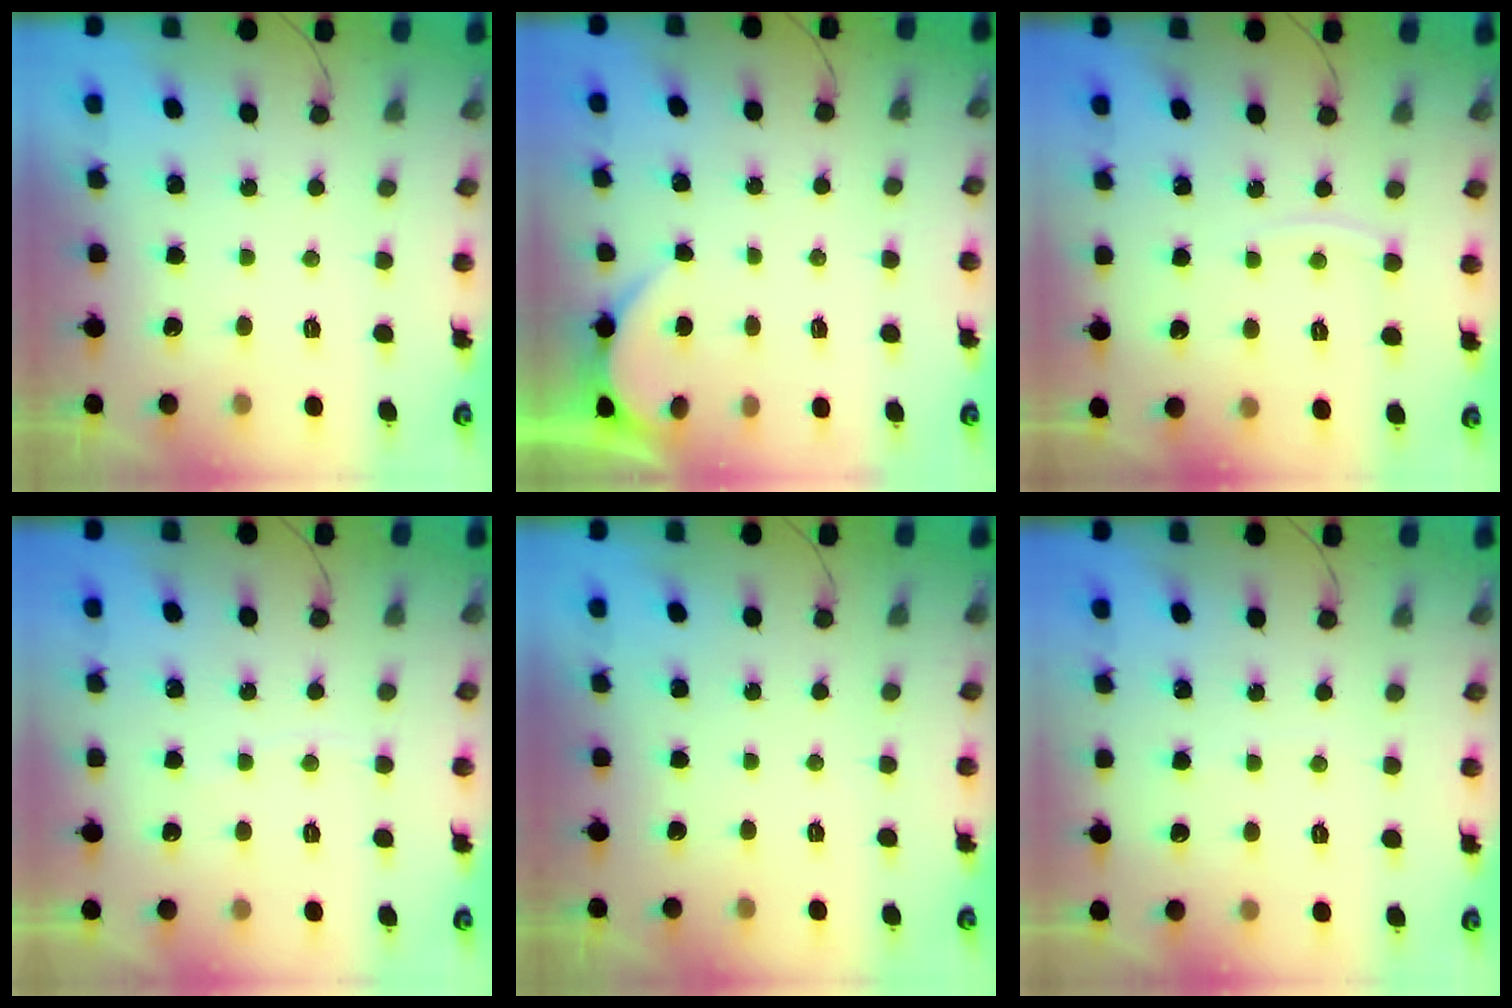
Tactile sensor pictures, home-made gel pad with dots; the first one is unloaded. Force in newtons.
{"total": 2.7, "press": 2.7, "slide": 0.3}
{"total": 4.5, "press": 4.4, "slide": 0.6}
{"total": 2.2, "press": 2.2, "slide": 0.2}
{"total": 0.0}
{"total": 2.3, "press": 2.3, "slide": 0.3}